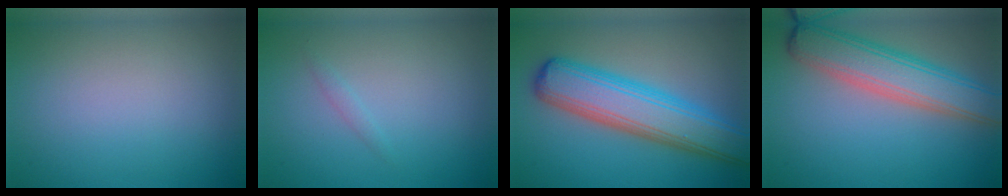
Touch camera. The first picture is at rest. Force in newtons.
{"total": 0.7, "press": 0.7, "slide": 0.0}
{"total": 8.2, "press": 8.2, "slide": 0.3}
{"total": 6.7, "press": 6.7, "slide": 0.3}